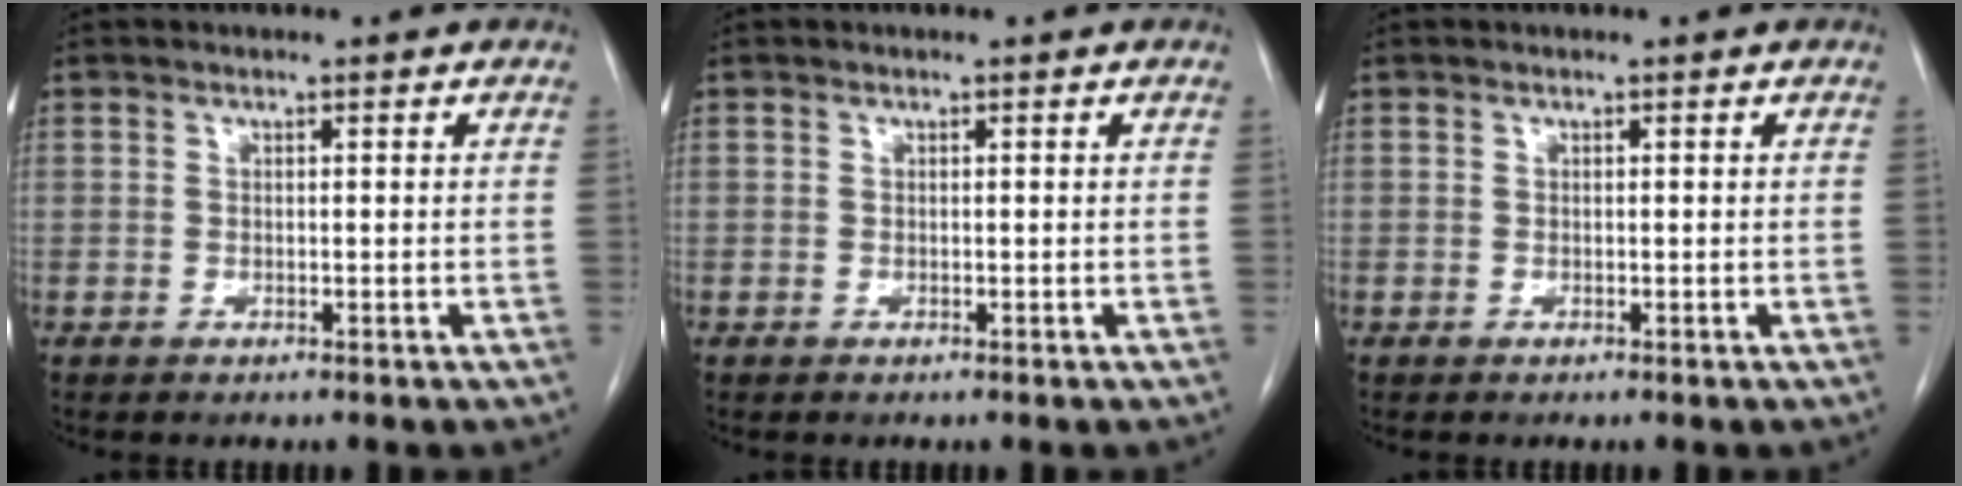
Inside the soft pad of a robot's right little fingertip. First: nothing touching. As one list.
[{"total": 0.0}, {"total": 0.0}]